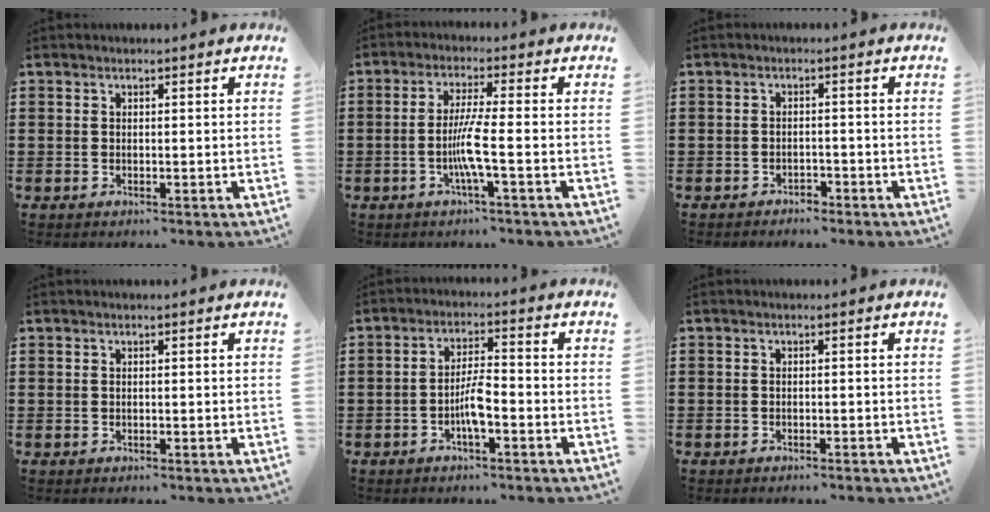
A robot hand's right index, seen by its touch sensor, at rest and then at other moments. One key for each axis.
{"total": 5.5, "fx": -1.6, "fy": -0.3, "fz": 5.3, "tx": -0.108, "ty": -0.015, "tz": -0.035}
{"total": 1.7, "fx": -1.6, "fy": 0.4, "fz": -0.2, "tx": -0.004, "ty": 0.003, "tz": -0.038}
{"total": 0.0}
{"total": 4.6, "fx": -1.8, "fy": 1.0, "fz": 4.1, "tx": -0.087, "ty": 0.001, "tz": -0.039}
{"total": 0.8, "fx": -0.8, "fy": 0.0, "fz": 0.2, "tx": -0.005, "ty": -0.001, "tz": -0.016}